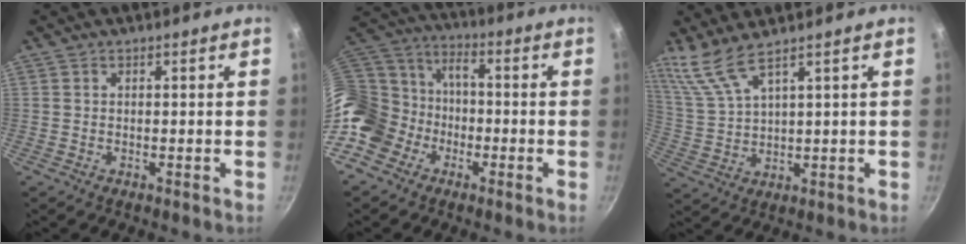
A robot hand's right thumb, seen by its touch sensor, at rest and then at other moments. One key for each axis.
{"total": 17.3, "fx": -6.3, "fy": 13.3, "fz": 9.1, "tx": -0.172, "ty": 0.072, "tz": -0.131}
{"total": 6.6, "fx": 5.4, "fy": 0.4, "fz": 3.8, "tx": -0.086, "ty": -0.037, "tz": 0.127}